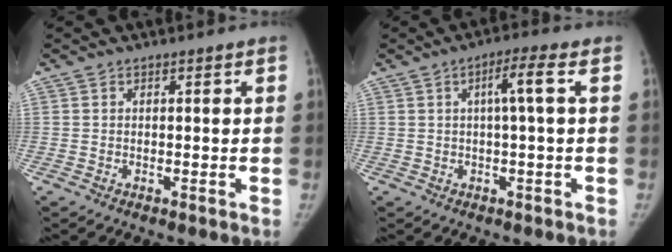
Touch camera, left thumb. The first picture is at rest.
{"total": 4.4, "force": [0.6, -0.3, 4.4], "torque": [-0.085, 0.012, 0.014]}